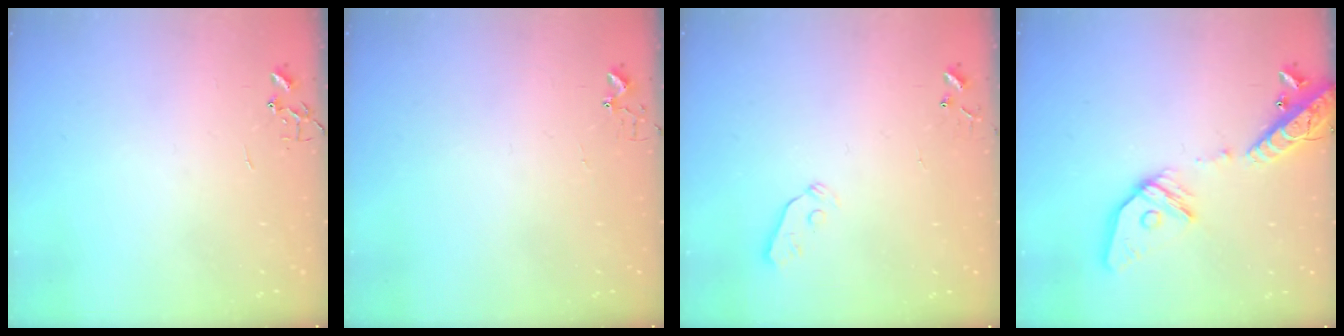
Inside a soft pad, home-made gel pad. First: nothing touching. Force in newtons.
{"total": 2.7, "press": 2.7, "slide": 0.3}
{"total": 3.3, "press": 3.2, "slide": 0.7}
{"total": 18.3, "press": 17.9, "slide": 3.6}